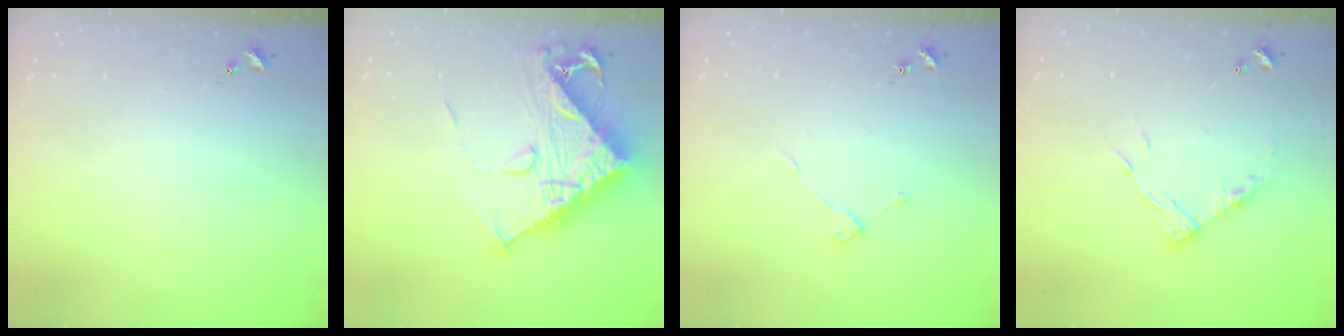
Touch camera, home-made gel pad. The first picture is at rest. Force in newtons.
{"total": 15.0, "press": 14.9, "slide": 1.4}
{"total": 4.3, "press": 4.3, "slide": 0.4}
{"total": 10.9, "press": 10.9, "slide": 0.8}